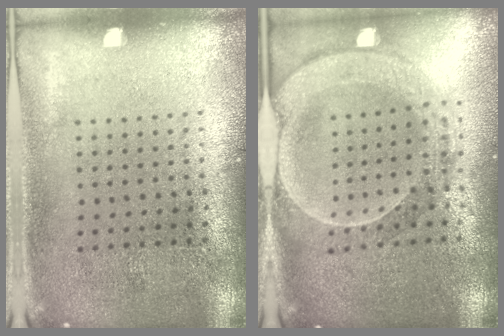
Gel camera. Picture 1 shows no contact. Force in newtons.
{"total": 2.3, "press": 2.1, "slide": 0.9}